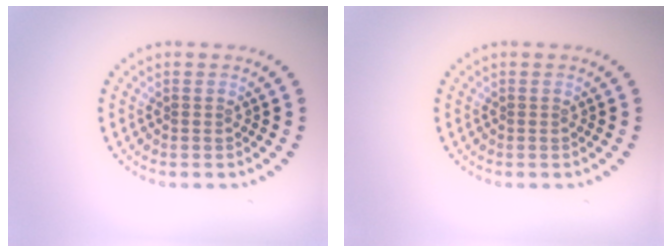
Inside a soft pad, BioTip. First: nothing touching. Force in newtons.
{"total": 0.0}